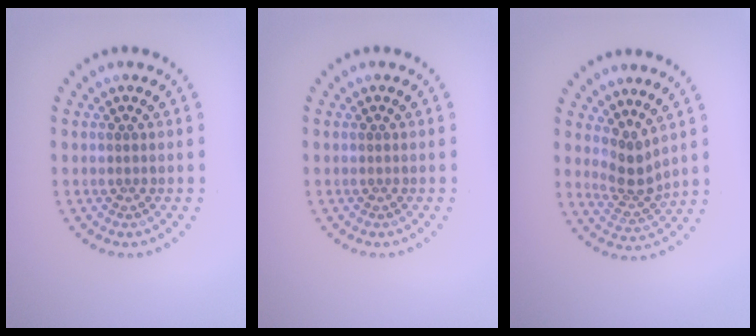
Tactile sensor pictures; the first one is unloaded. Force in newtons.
{"total": 0.0}
{"total": 2.5, "press": 1.9, "slide": 1.7}